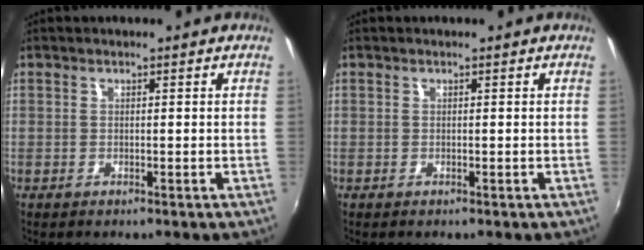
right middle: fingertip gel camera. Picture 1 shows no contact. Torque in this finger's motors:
{"motor_torque": [0.08, -0.24, -0.03, 0.00]}